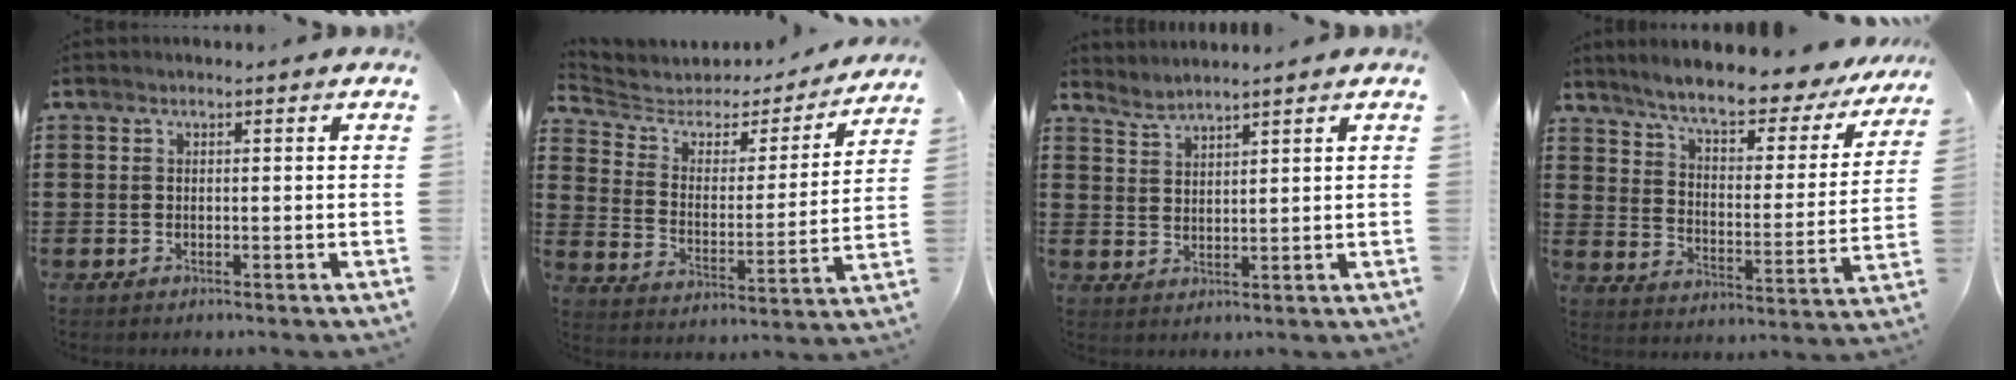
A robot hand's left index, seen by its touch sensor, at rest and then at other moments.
{"total": 3.9, "force": [3.0, 2.4, 0.7], "torque": [-0.041, -0.021, 0.045]}
{"total": 2.2, "force": [2.2, -0.2, 0.0], "torque": [-0.008, -0.008, 0.042]}
{"total": 7.4, "force": [6.4, 0.5, 3.7], "torque": [-0.091, -0.040, 0.101]}